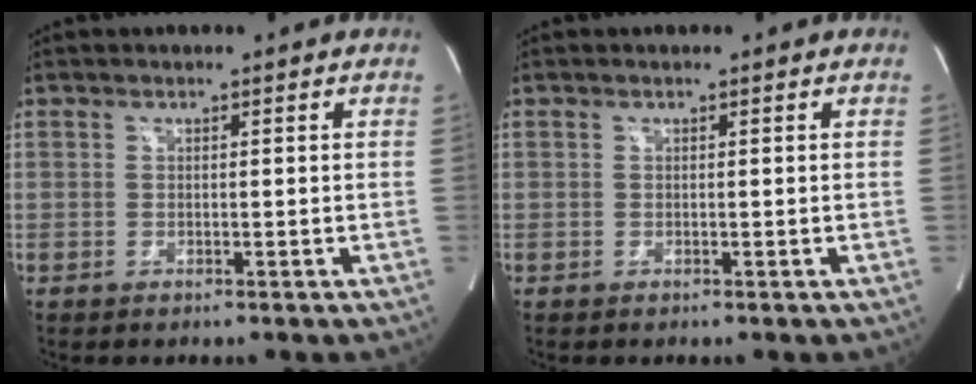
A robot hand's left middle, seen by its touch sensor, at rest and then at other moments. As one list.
[{"total": 0.0}]